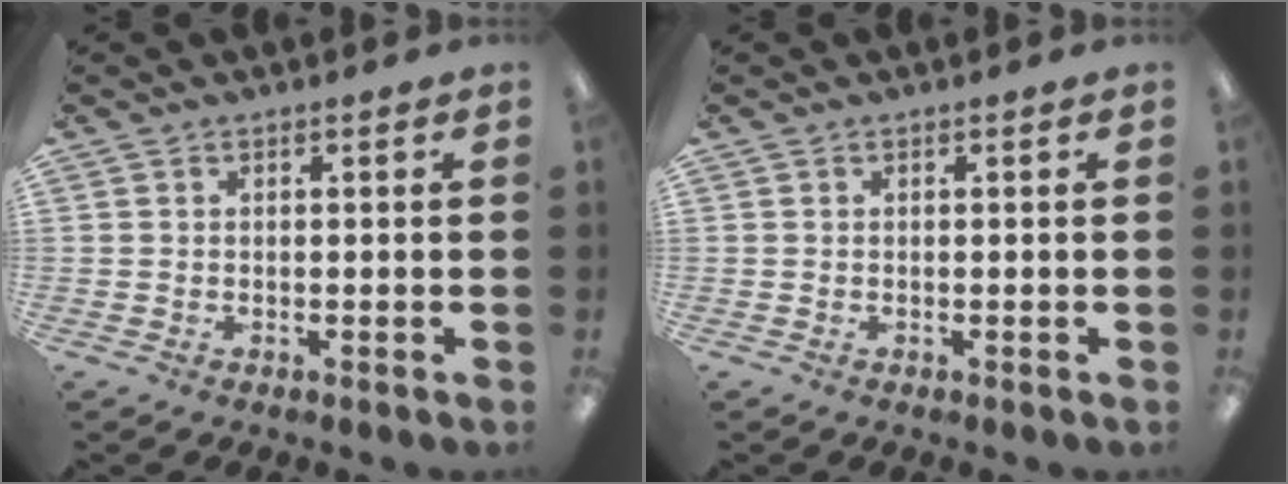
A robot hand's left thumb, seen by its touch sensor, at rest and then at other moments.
{"total": 0.0}